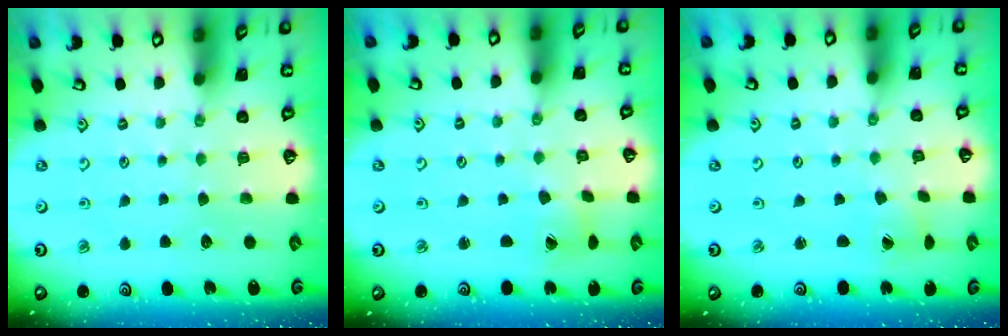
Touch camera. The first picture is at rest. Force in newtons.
{"total": 2.2, "press": 2.2, "slide": 0.3}
{"total": 1.3, "press": 1.3, "slide": 0.0}